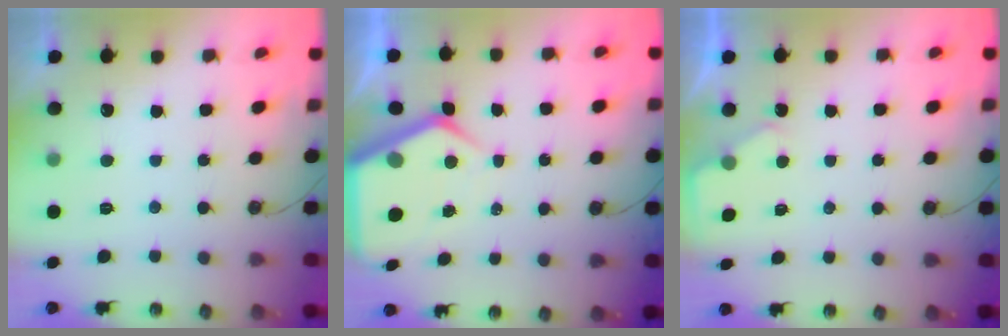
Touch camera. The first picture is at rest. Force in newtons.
{"total": 7.2, "press": 7.2, "slide": 0.6}
{"total": 1.9, "press": 1.9, "slide": 0.3}